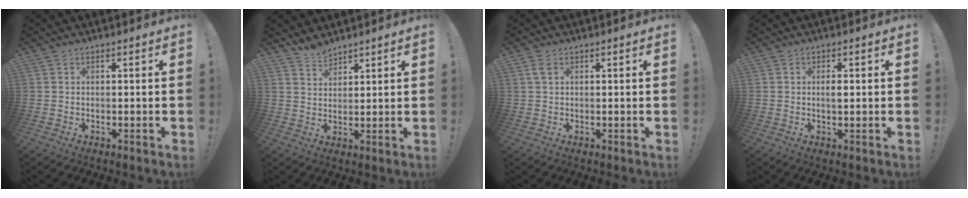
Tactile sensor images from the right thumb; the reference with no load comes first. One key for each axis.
{"total": 4.4, "fx": 4.1, "fy": 1.3, "fz": 0.9, "tx": -0.013, "ty": -0.027, "tz": 0.076}
{"total": 2.6, "fx": 1.0, "fy": 1.5, "fz": 1.9, "tx": -0.034, "ty": 0.002, "tz": 0.019}
{"total": 2.0, "fx": 0.0, "fy": 0.8, "fz": 1.9, "tx": -0.026, "ty": -0.001, "tz": -0.003}